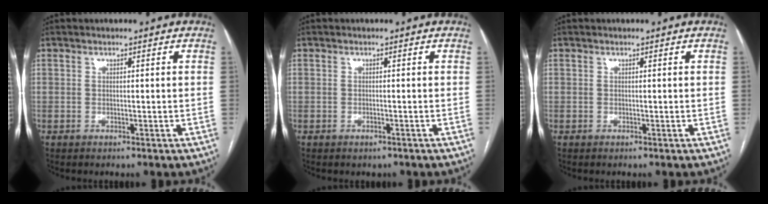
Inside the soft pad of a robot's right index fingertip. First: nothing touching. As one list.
[{"total": 0.8, "force": [-0.5, 0.4, 0.4], "torque": [-0.011, -0.001, -0.002]}, {"total": 0.0}]